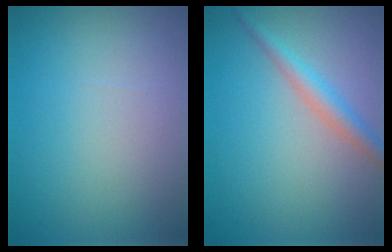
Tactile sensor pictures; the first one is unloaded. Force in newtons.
{"total": 2.5, "press": 2.5, "slide": 0.0}